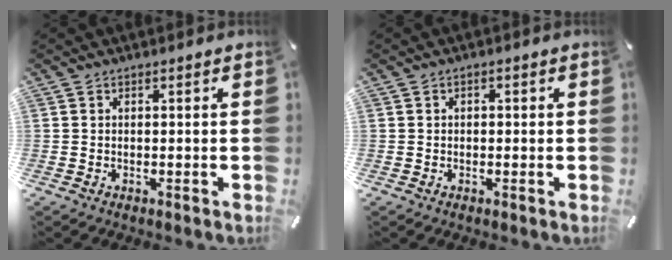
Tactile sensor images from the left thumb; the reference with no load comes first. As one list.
[{"total": 0.8, "force": [-0.2, 0.6, 0.4], "torque": [-0.007, 0.004, -0.004]}]